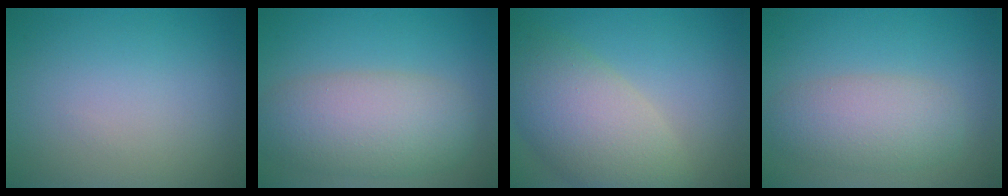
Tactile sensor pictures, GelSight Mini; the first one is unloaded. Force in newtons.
{"total": 6.7, "press": 6.7, "slide": 0.1}
{"total": 7.9, "press": 7.8, "slide": 0.8}
{"total": 4.5, "press": 4.5, "slide": 0.3}